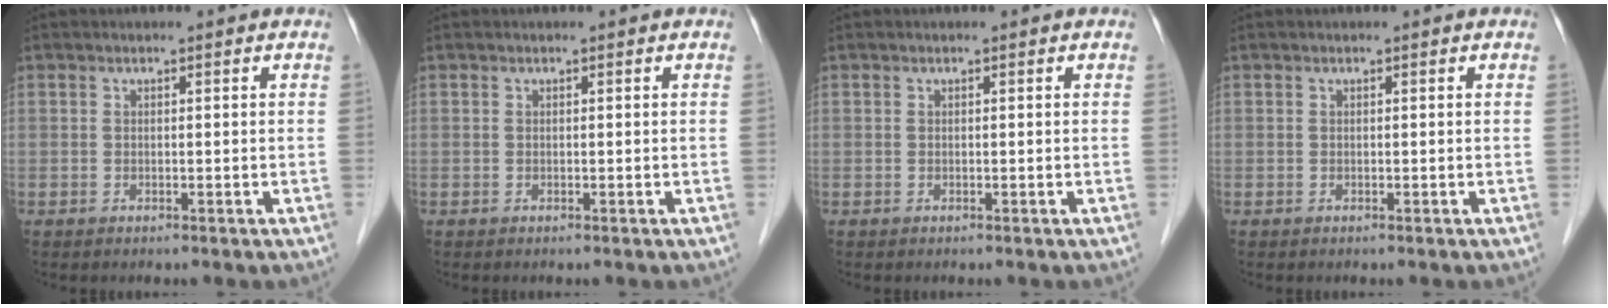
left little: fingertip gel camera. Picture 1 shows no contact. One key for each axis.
{"total": 0.0}
{"total": 0.0}
{"total": 0.0}